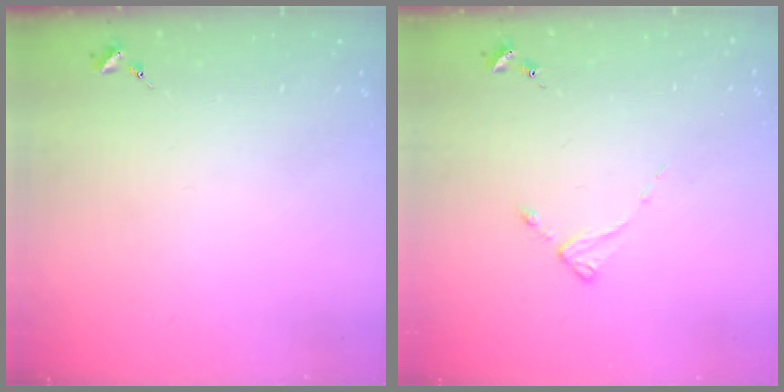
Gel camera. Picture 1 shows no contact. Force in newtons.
{"total": 2.0, "press": 2.0, "slide": 0.3}